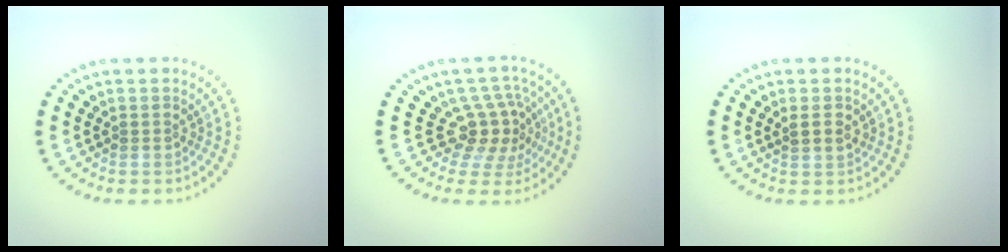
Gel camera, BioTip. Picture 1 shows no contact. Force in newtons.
{"total": 3.7, "press": 2.7, "slide": 2.5}
{"total": 1.1, "press": 1.0, "slide": 0.4}